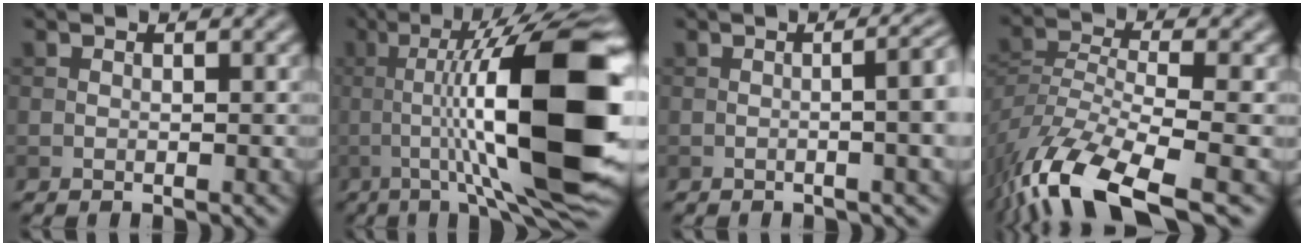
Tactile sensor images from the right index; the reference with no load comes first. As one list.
[{"total": 15.8, "force": [-0.7, 3.0, 15.5], "torque": [-0.218, 0.025, -0.012]}, {"total": 7.1, "force": [0.0, 2.8, 6.5], "torque": [-0.046, 0.018, -0.003]}, {"total": 11.6, "force": [-7.8, 3.9, 7.6], "torque": [-0.154, -0.015, -0.143]}]